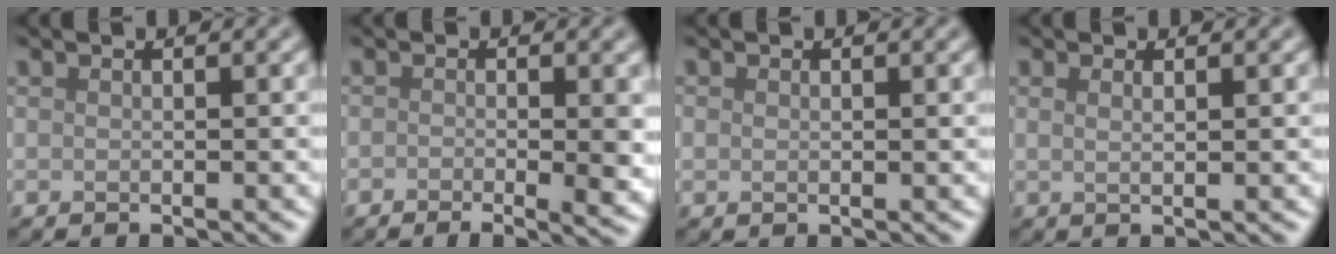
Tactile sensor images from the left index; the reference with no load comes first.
{"total": 4.3, "force": [-1.1, 1.3, 3.9], "torque": [-0.057, -0.013, -0.015]}
{"total": 0.7, "force": [0.1, 0.5, 0.5], "torque": [-0.007, -0.002, 0.001]}
{"total": 1.2, "force": [0.6, 0.4, 1.0], "torque": [-0.013, -0.002, 0.003]}